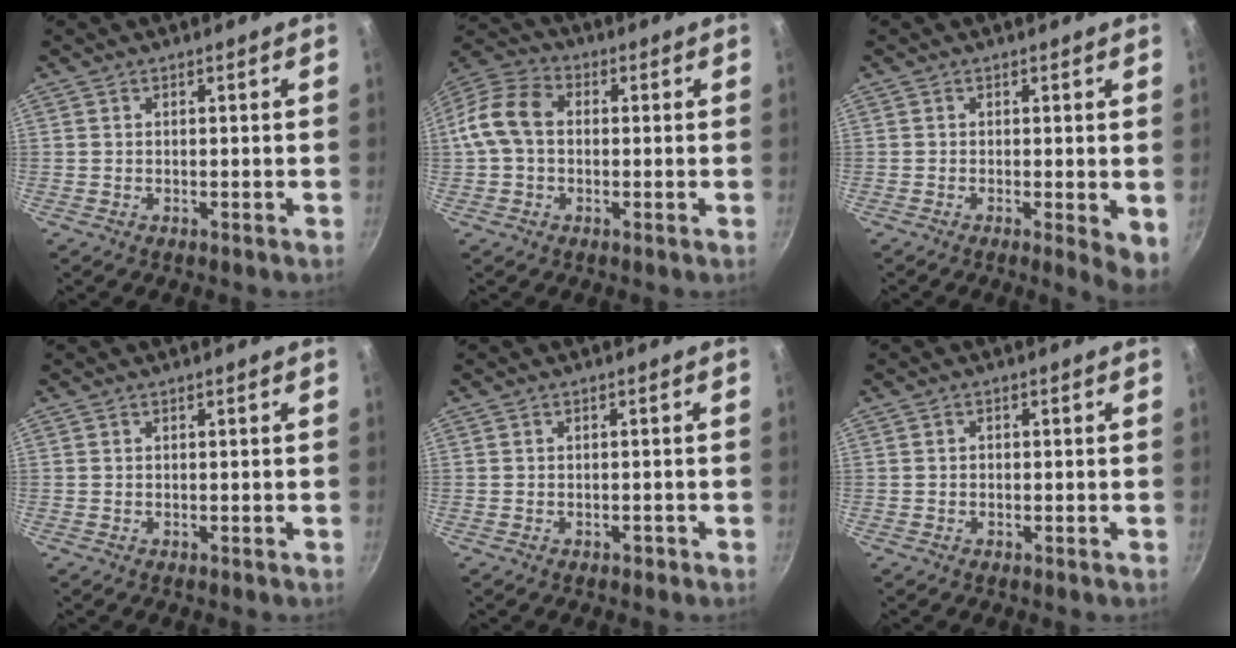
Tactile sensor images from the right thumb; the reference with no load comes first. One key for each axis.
{"total": 10.4, "fx": 0.2, "fy": 7.6, "fz": 7.0, "tx": -0.119, "ty": 0.030, "tz": -0.015}
{"total": 4.4, "fx": -0.5, "fy": 1.2, "fz": 4.2, "tx": -0.049, "ty": -0.009, "tz": -0.007}
{"total": 0.0}
{"total": 0.9, "fx": -0.6, "fy": 0.6, "fz": 0.4, "tx": -0.001, "ty": 0.009, "tz": -0.004}
{"total": 0.8, "fx": -0.2, "fy": 0.6, "fz": 0.4, "tx": -0.008, "ty": 0.005, "tz": -0.004}